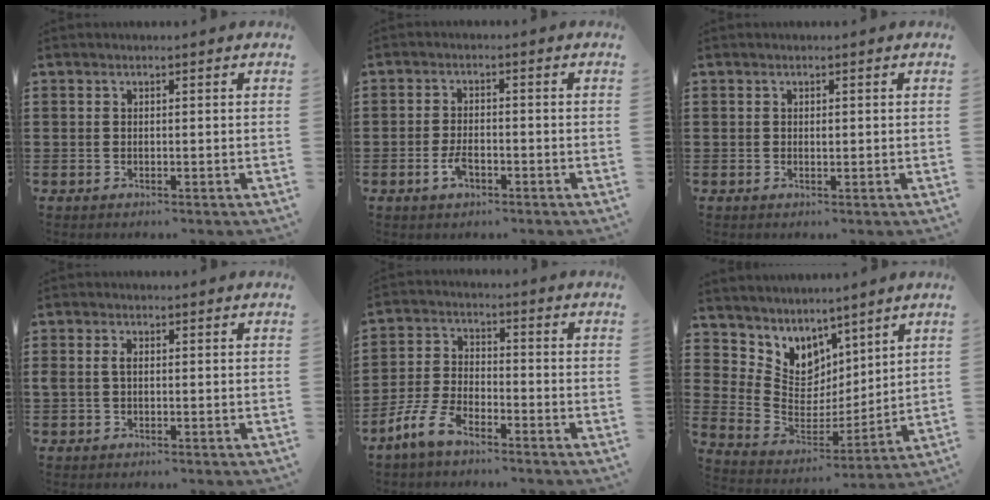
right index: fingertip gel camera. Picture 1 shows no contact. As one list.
[{"total": 3.2, "force": [-1.5, 1.5, 2.3], "torque": [-0.055, -0.003, -0.031]}, {"total": 0.5, "force": [0.1, 0.3, 0.4], "torque": [-0.008, -0.001, 0.002]}, {"total": 1.7, "force": [0.1, 1.0, 1.4], "torque": [-0.038, 0.003, -0.002]}, {"total": 6.5, "force": [-4.7, 2.4, 3.7], "torque": [-0.103, 0.000, -0.098]}, {"total": 6.4, "force": [4.7, 4.3, -0.8], "torque": [-0.039, -0.058, 0.089]}]